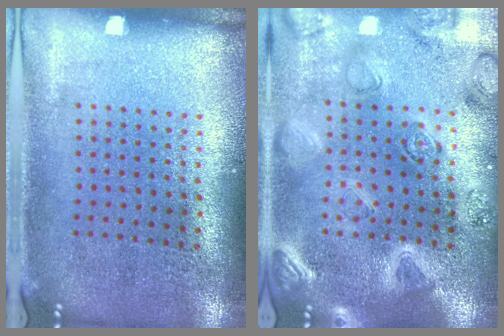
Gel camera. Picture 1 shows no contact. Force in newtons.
{"total": 3.1, "press": 3.0, "slide": 0.8}